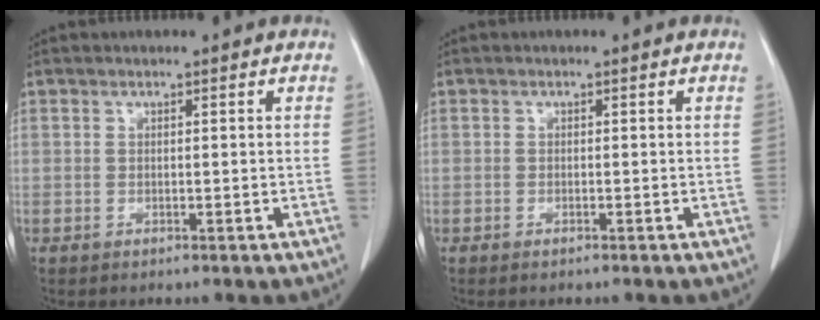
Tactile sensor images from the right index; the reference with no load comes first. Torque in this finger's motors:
{"motor_torque": [0.14, -0.11, 0.04, 0.01]}